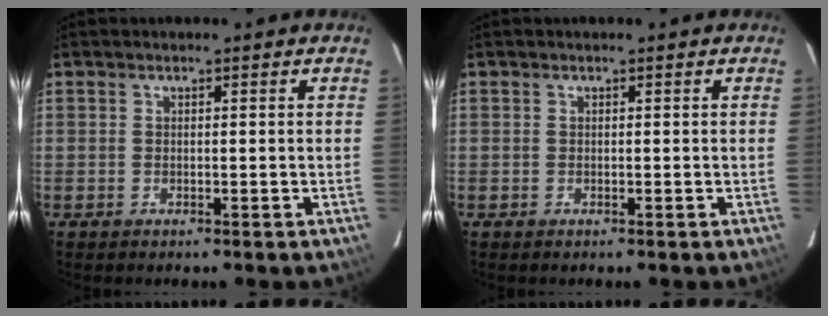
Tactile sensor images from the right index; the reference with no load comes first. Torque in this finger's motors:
{"motor_torque": [0.00, 0.00, 0.07, 0.00]}